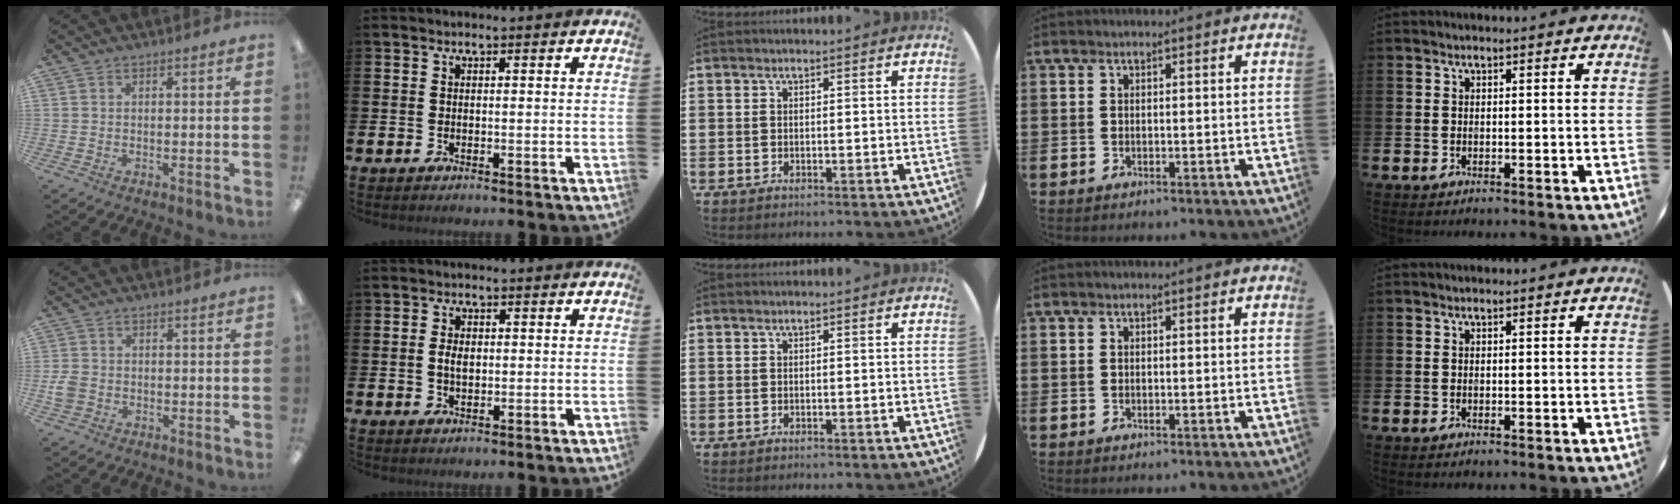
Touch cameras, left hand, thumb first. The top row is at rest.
{"thumb": {"total": 3.4, "force": [-0.7, 2.9, 1.7], "torque": [-0.034, 0.003, -0.013]}, "index": {"total": 2.4, "force": [0.1, 1.6, 1.9], "torque": [-0.027, 0.004, -0.002]}}